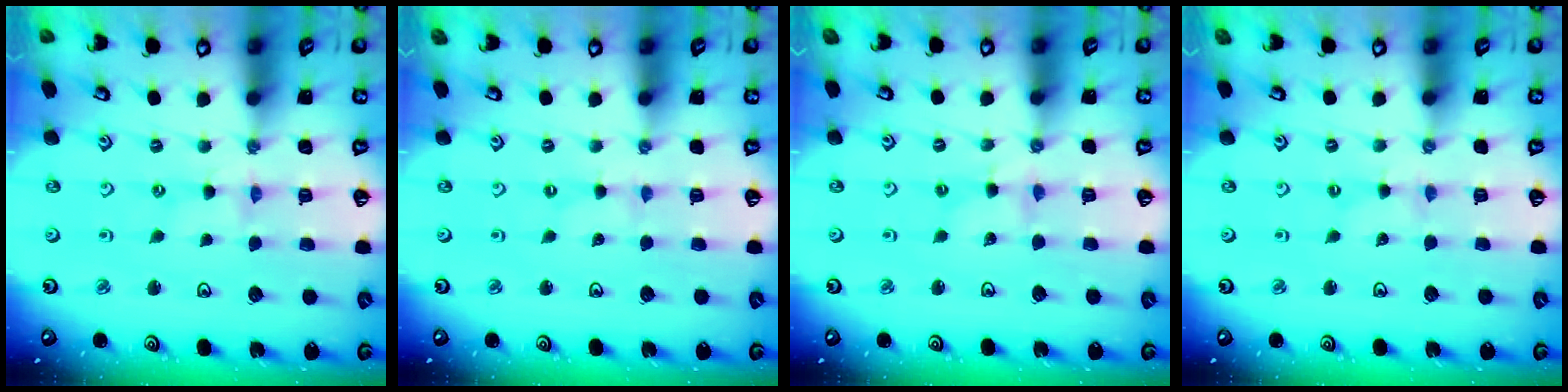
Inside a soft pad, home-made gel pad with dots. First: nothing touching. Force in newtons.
{"total": 0.0}
{"total": 2.0, "press": 2.0, "slide": 0.3}
{"total": 0.0}